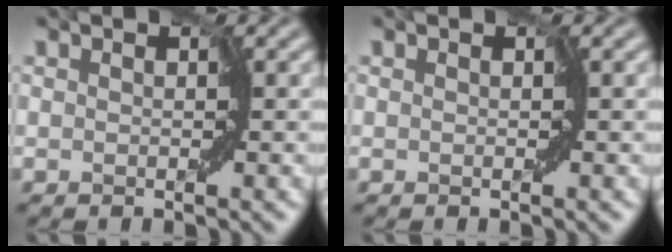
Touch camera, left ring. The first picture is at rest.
{"total": 0.0}